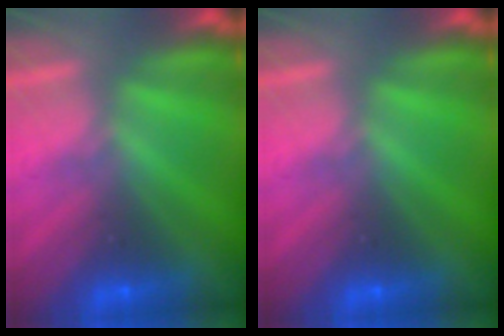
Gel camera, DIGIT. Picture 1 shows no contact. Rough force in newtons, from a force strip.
{"total": 0.0}